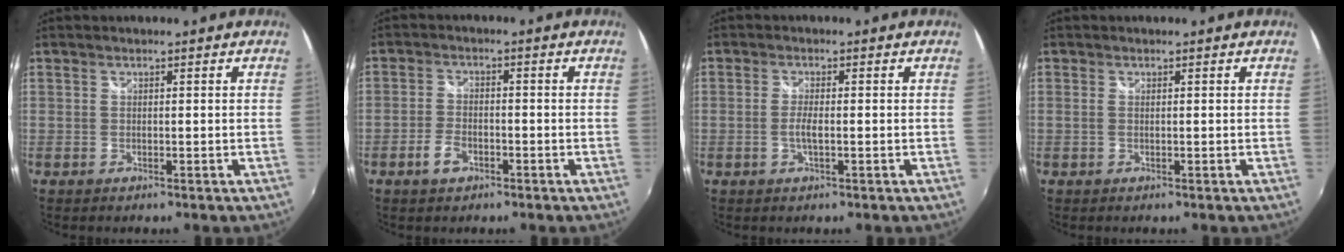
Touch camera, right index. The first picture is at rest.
{"total": 4.2, "force": [-2.3, 2.4, 2.5], "torque": [-0.061, 0.002, -0.043]}
{"total": 2.3, "force": [-0.5, 0.5, 2.2], "torque": [-0.045, -0.003, -0.010]}
{"total": 0.0}